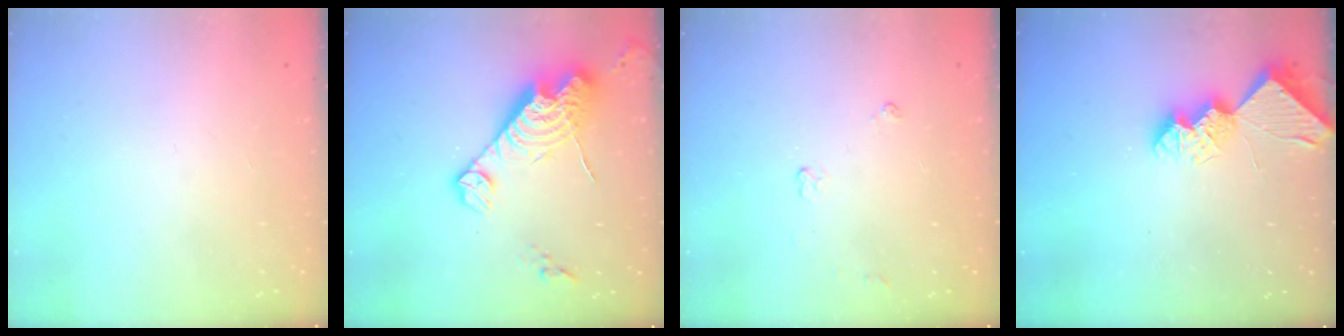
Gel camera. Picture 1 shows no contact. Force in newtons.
{"total": 15.2, "press": 15.2, "slide": 1.3}
{"total": 3.7, "press": 3.7, "slide": 0.6}
{"total": 9.1, "press": 9.1, "slide": 0.4}